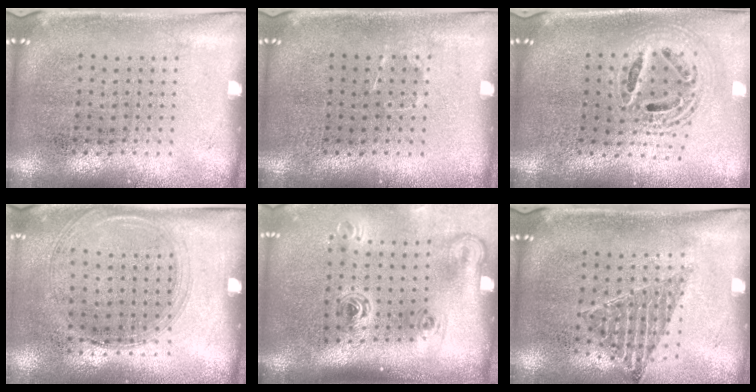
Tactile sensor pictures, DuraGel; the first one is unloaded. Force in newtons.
{"total": 0.5, "press": 0.5, "slide": 0.2}
{"total": 2.1, "press": 1.7, "slide": 1.3}
{"total": 1.4, "press": 1.2, "slide": 0.6}
{"total": 2.3, "press": 1.4, "slide": 1.8}
{"total": 0.8, "press": 0.8, "slide": 0.1}